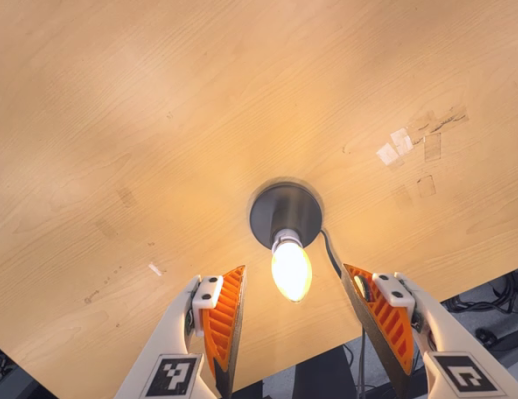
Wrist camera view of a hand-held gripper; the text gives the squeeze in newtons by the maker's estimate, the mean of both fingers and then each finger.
{"total": 0.0}